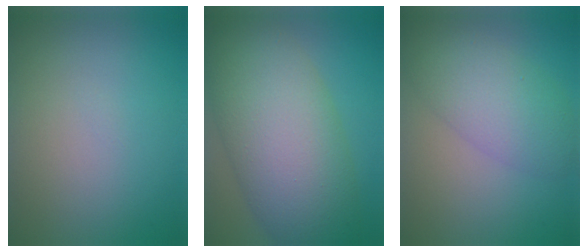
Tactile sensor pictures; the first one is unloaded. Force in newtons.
{"total": 12.1, "press": 12.1, "slide": 0.4}
{"total": 5.3, "press": 5.3, "slide": 0.2}